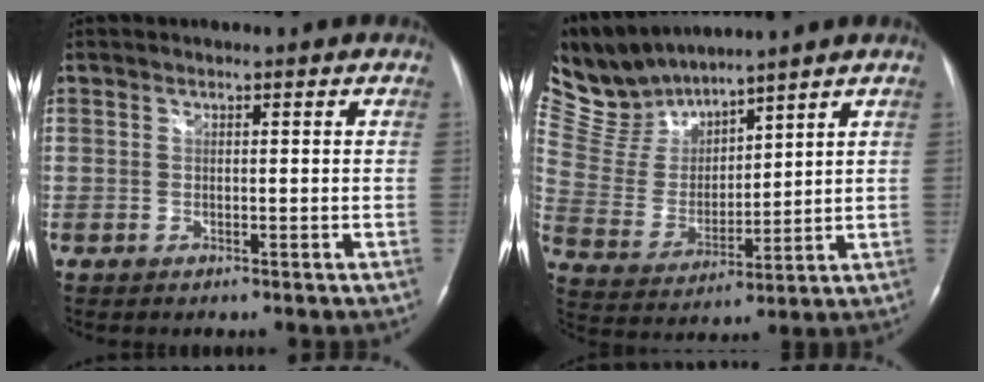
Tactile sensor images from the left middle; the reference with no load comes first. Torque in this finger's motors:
{"motor_torque": [-0.15, -0.25, -0.18, -0.04]}